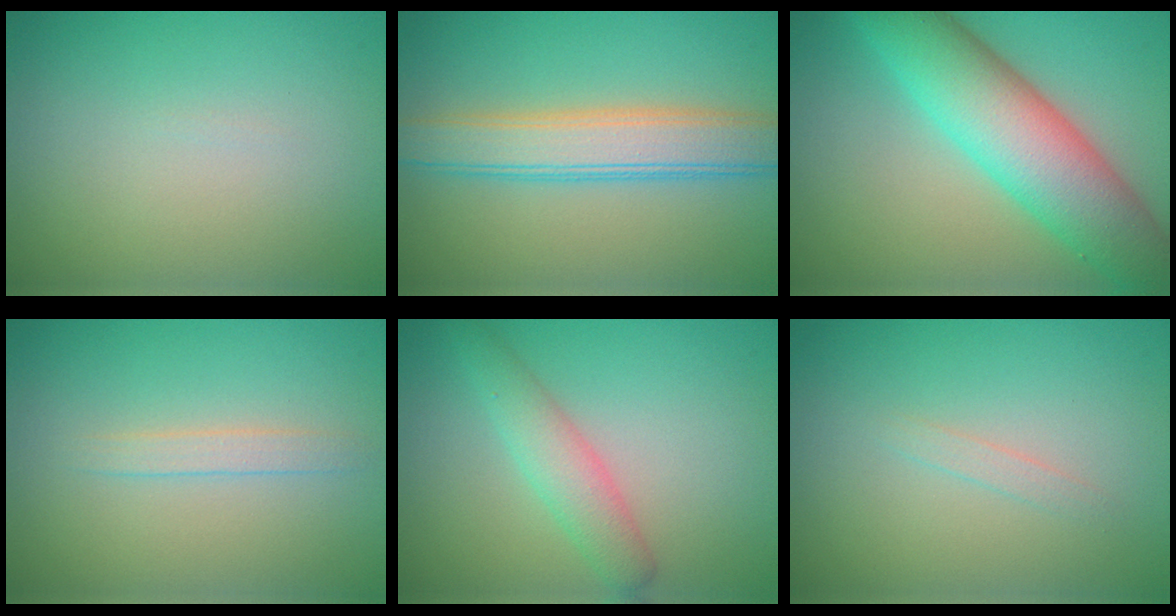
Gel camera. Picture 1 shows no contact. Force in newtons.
{"total": 5.4, "press": 5.4, "slide": 0.2}
{"total": 9.0, "press": 9.0, "slide": 0.2}
{"total": 1.3, "press": 1.3, "slide": 0.1}
{"total": 2.9, "press": 2.9, "slide": 0.1}
{"total": 0.8, "press": 0.8, "slide": 0.0}